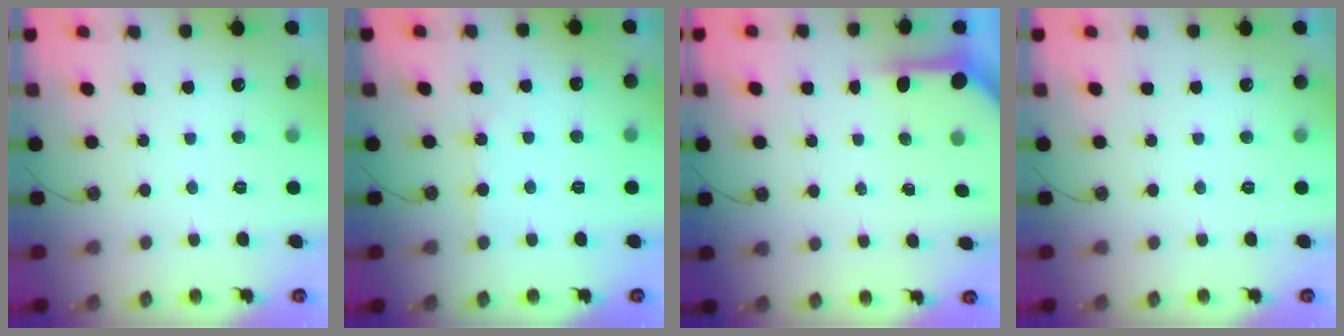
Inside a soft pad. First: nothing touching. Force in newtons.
{"total": 3.9, "press": 3.9, "slide": 0.7}
{"total": 3.8, "press": 3.8, "slide": 0.4}
{"total": 0.0}